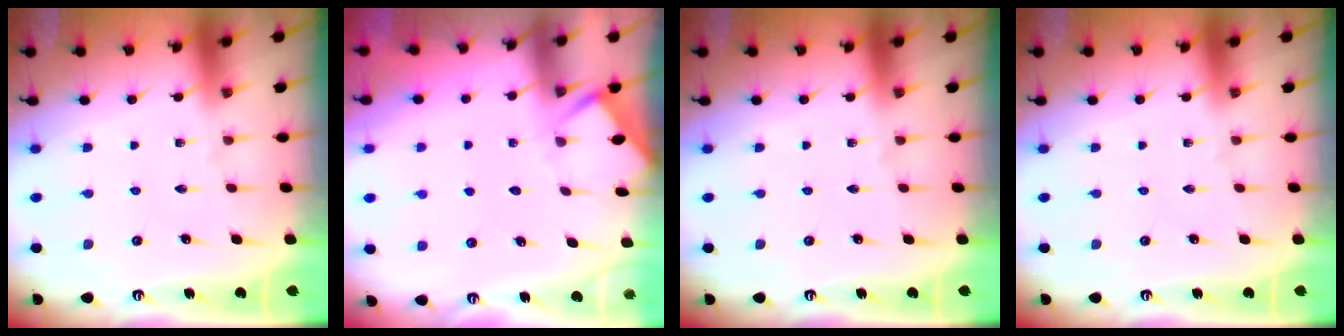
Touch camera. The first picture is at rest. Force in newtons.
{"total": 4.4, "press": 4.4, "slide": 0.4}
{"total": 0.0}
{"total": 0.0}